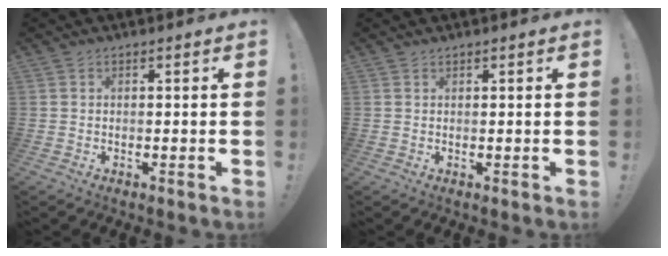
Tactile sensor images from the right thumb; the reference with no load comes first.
{"total": 0.6, "force": [0.5, -0.1, 0.2], "torque": [0.003, -0.003, 0.009]}